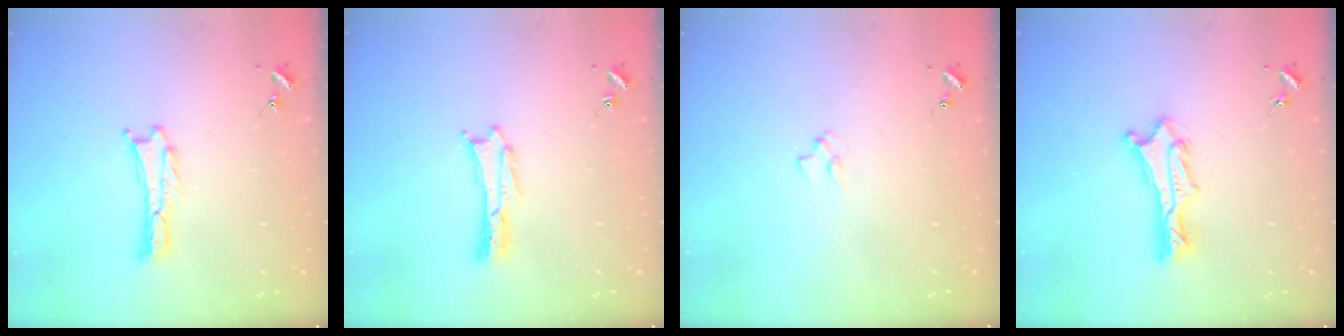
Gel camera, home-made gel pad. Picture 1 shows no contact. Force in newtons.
{"total": 0.0}
{"total": 1.3, "press": 1.3, "slide": 0.3}
{"total": 2.4, "press": 2.4, "slide": 0.3}